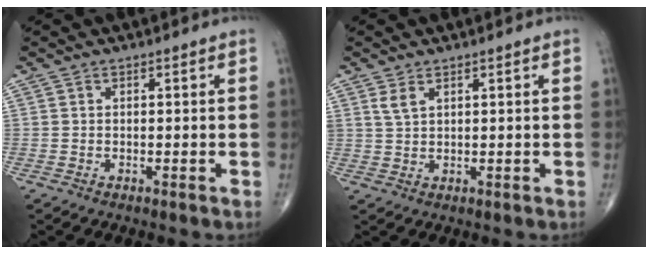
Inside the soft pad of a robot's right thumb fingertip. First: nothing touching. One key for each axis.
{"total": 2.5, "fx": 1.5, "fy": 1.1, "fz": 1.7, "tx": -0.036, "ty": -0.002, "tz": 0.039}